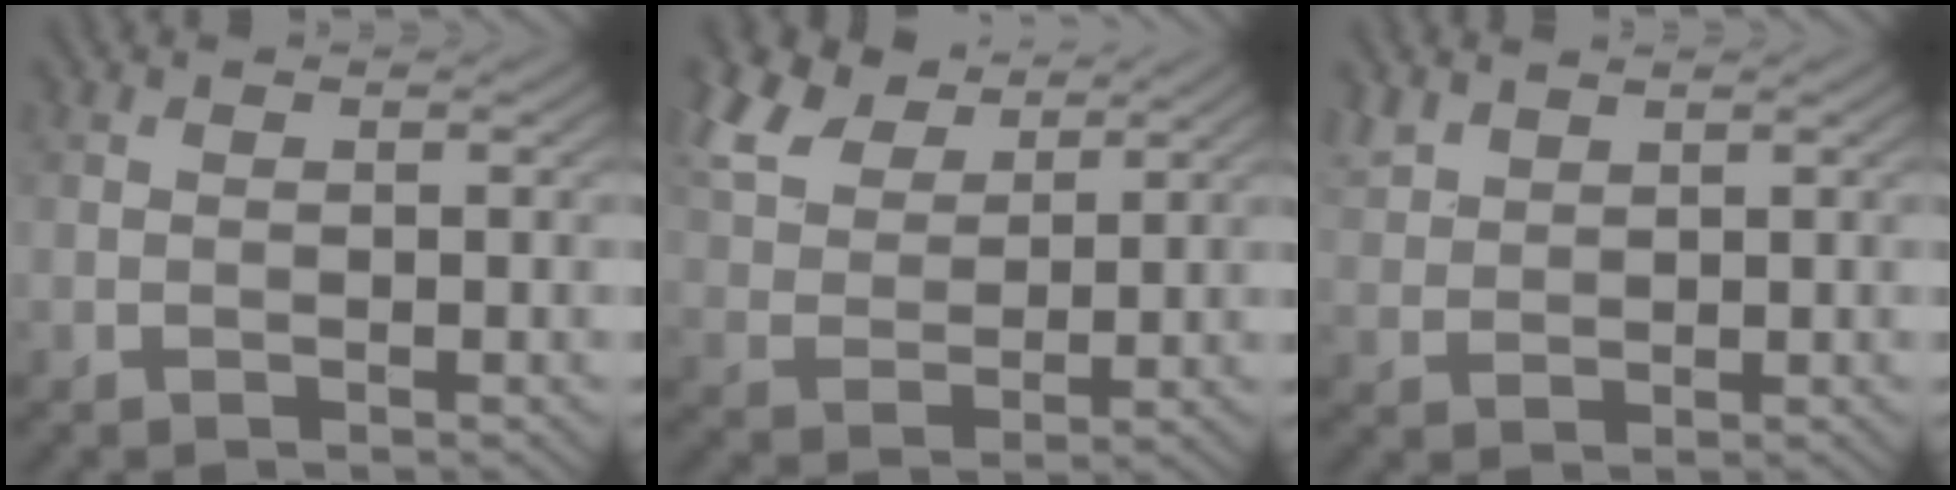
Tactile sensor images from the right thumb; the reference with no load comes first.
{"total": 9.2, "force": [6.4, 4.5, 4.9], "torque": [-0.135, 0.021, 0.128]}
{"total": 2.8, "force": [2.2, 1.2, 1.1], "torque": [-0.032, 0.007, 0.057]}